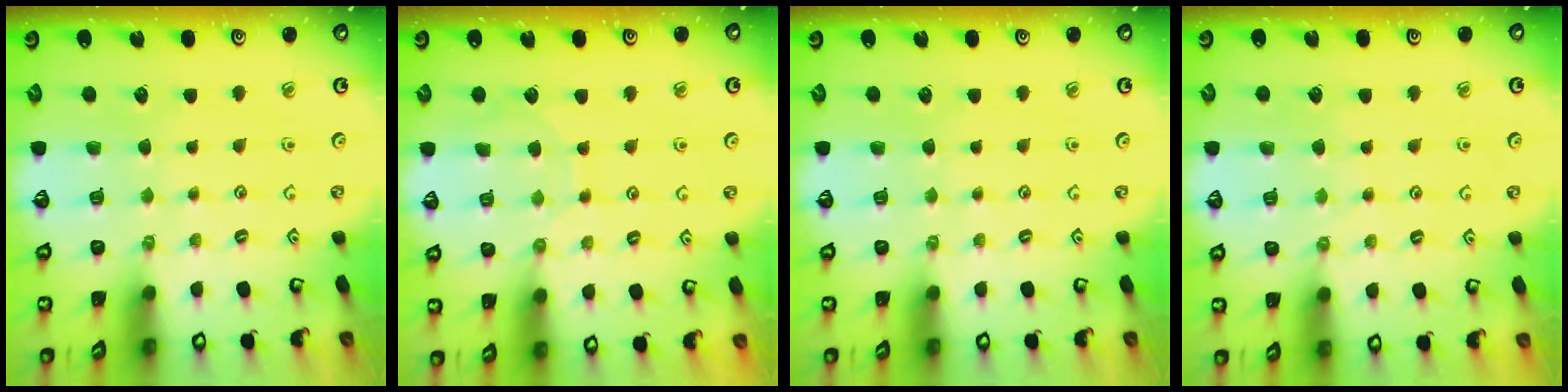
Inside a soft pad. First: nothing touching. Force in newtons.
{"total": 6.3, "press": 6.3, "slide": 0.6}
{"total": 0.0}
{"total": 2.8, "press": 2.8, "slide": 0.5}